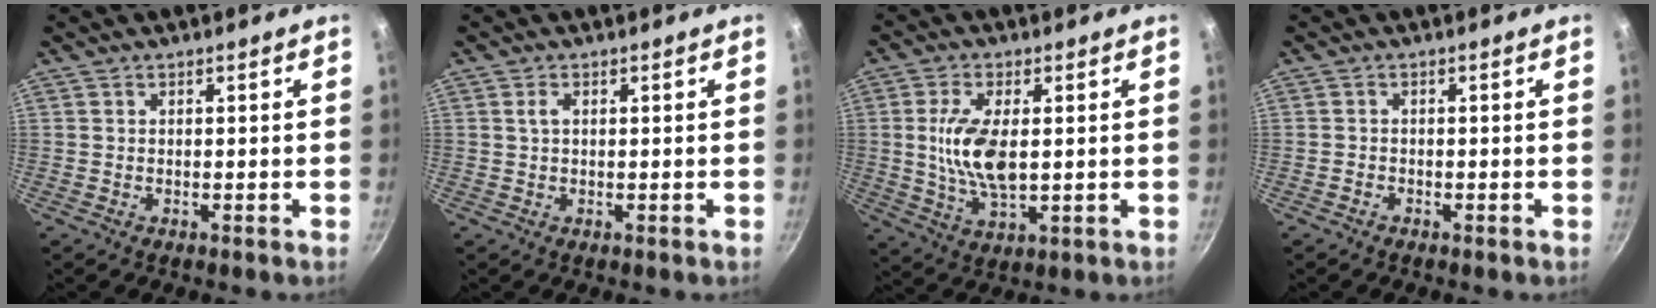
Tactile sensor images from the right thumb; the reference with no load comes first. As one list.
[{"total": 1.5, "force": [0.4, 0.8, 1.2], "torque": [-0.023, 0.002, 0.009]}, {"total": 10.7, "force": [0.8, 5.0, 9.4], "torque": [-0.182, -0.007, 0.021]}, {"total": 0.9, "force": [-0.7, 0.5, 0.1], "torque": [-0.009, 0.008, -0.017]}]